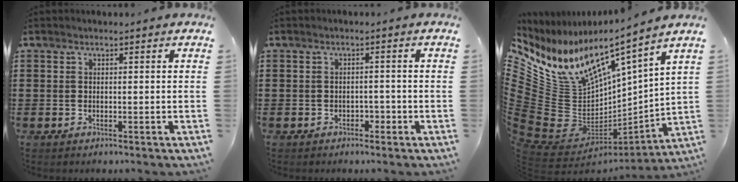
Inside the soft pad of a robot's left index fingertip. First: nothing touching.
{"total": 1.3, "force": [-1.0, 0.8, 0.4], "torque": [-0.015, -0.001, -0.023]}
{"total": 10.0, "force": [5.9, 6.4, 5.1], "torque": [-0.151, -0.079, 0.098]}